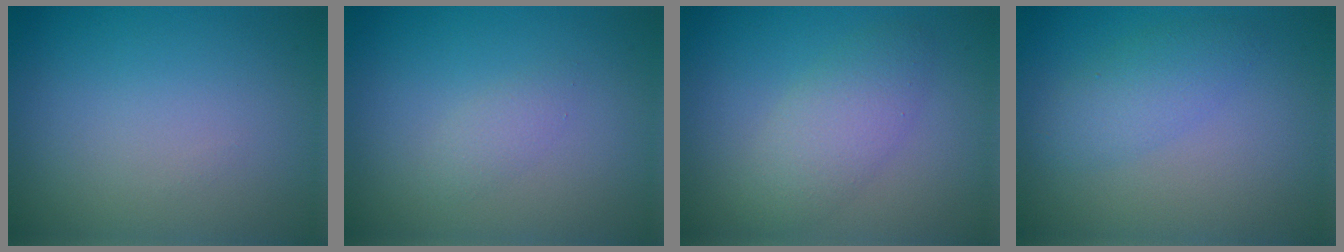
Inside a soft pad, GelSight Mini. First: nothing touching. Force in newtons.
{"total": 1.1, "press": 1.1, "slide": 0.1}
{"total": 3.3, "press": 3.3, "slide": 0.2}
{"total": 2.5, "press": 2.5, "slide": 0.1}